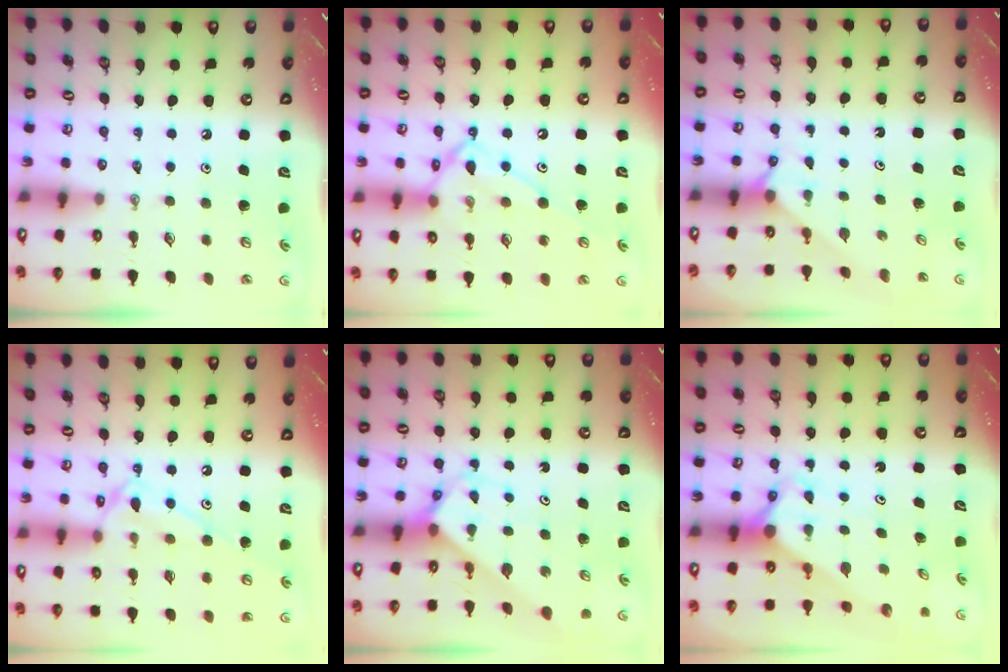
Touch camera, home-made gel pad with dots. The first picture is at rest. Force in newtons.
{"total": 14.8, "press": 14.8, "slide": 1.0}
{"total": 2.4, "press": 2.4, "slide": 0.2}
{"total": 12.9, "press": 12.9, "slide": 1.0}
{"total": 2.7, "press": 2.7, "slide": 0.1}
{"total": 2.8, "press": 2.8, "slide": 0.2}